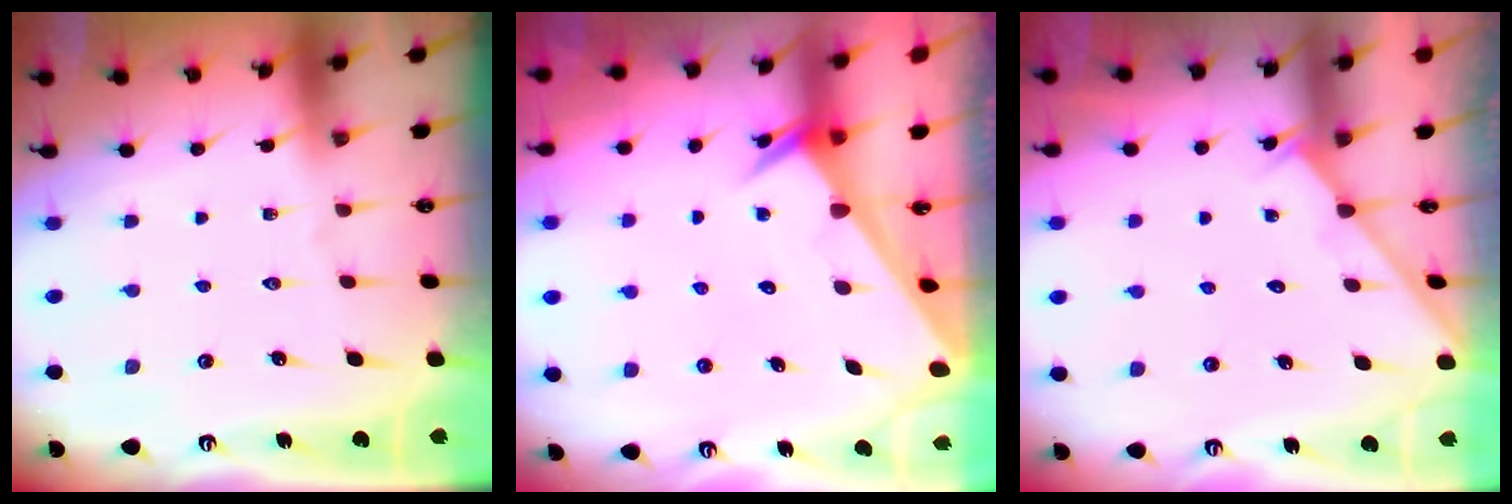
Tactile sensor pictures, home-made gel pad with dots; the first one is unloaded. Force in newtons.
{"total": 2.4, "press": 2.4, "slide": 0.1}
{"total": 2.0, "press": 2.0, "slide": 0.2}